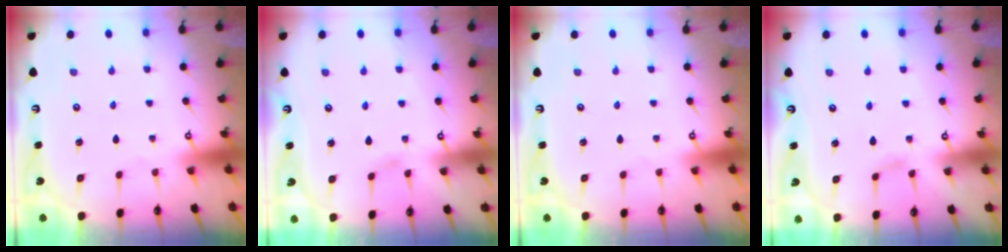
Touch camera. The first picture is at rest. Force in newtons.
{"total": 3.5, "press": 3.5, "slide": 0.6}
{"total": 0.0}
{"total": 4.9, "press": 4.9, "slide": 0.5}